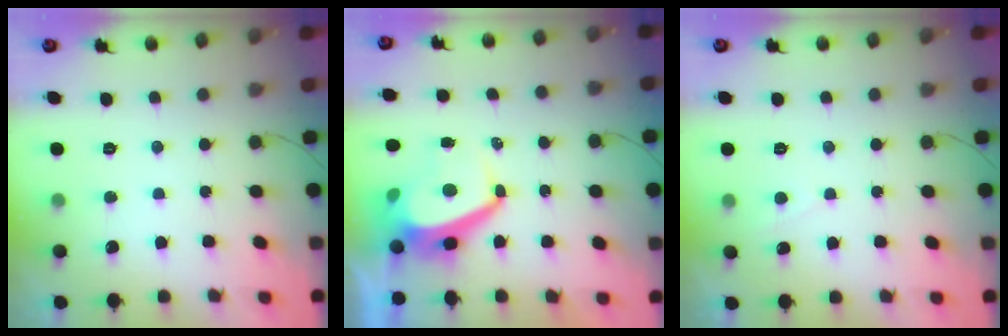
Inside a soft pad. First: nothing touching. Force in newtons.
{"total": 5.5, "press": 5.5, "slide": 0.4}
{"total": 2.3, "press": 2.3, "slide": 0.4}